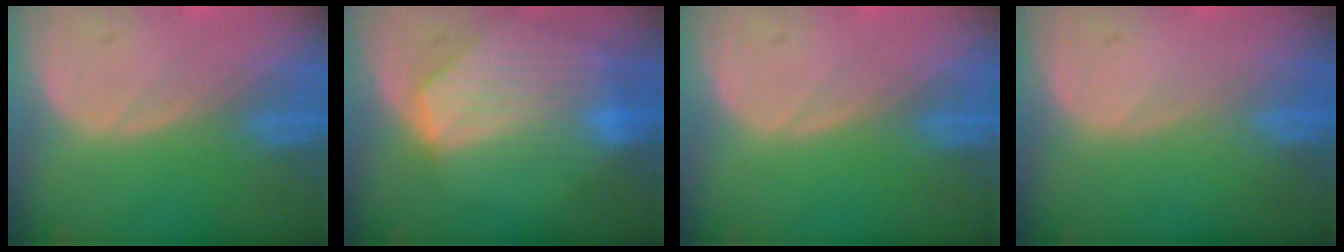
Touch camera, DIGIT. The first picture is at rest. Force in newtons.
{"total": 8.8, "press": 7.9, "slide": 3.9}
{"total": 0.0}
{"total": 0.0}